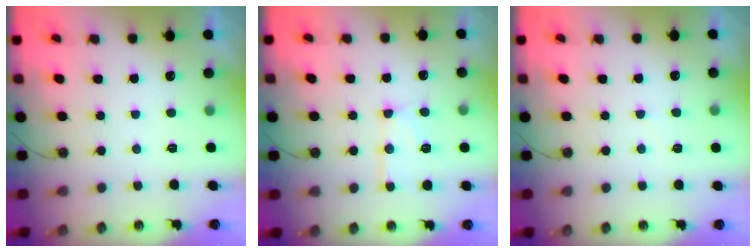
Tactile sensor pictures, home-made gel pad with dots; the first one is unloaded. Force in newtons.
{"total": 12.8, "press": 12.8, "slide": 1.0}
{"total": 2.5, "press": 2.5, "slide": 0.3}